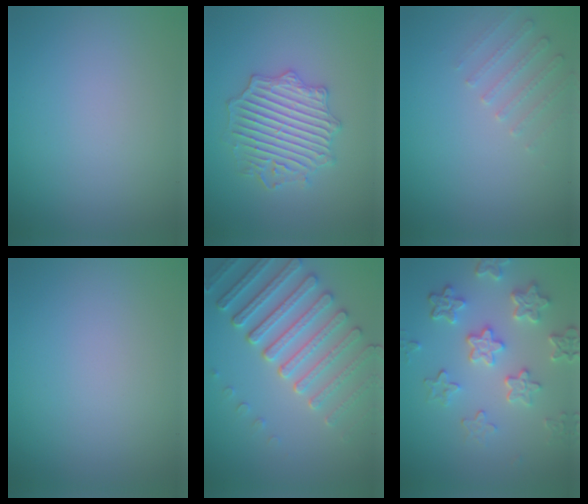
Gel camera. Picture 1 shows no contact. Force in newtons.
{"total": 4.4, "press": 4.4, "slide": 0.7}
{"total": 1.9, "press": 1.8, "slide": 0.6}
{"total": 0.0}
{"total": 6.1, "press": 5.4, "slide": 2.8}
{"total": 5.6, "press": 4.4, "slide": 3.6}